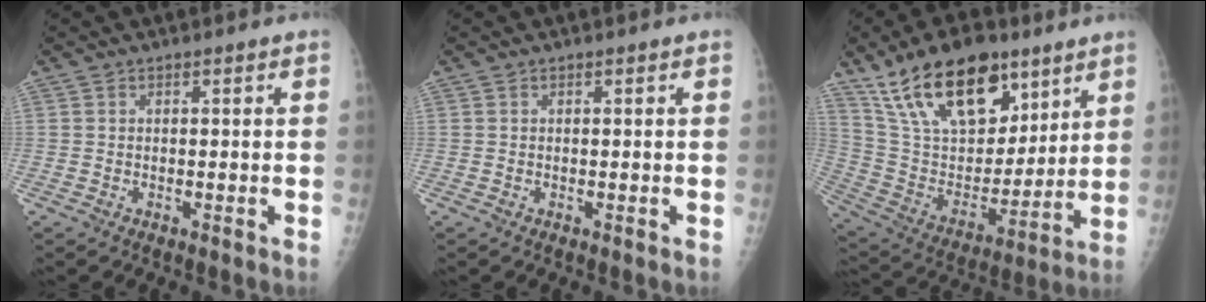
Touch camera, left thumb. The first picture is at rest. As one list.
[{"total": 0.0}, {"total": 24.1, "force": [15.2, 12.2, 14.2], "torque": [-0.212, -0.049, 0.275]}]